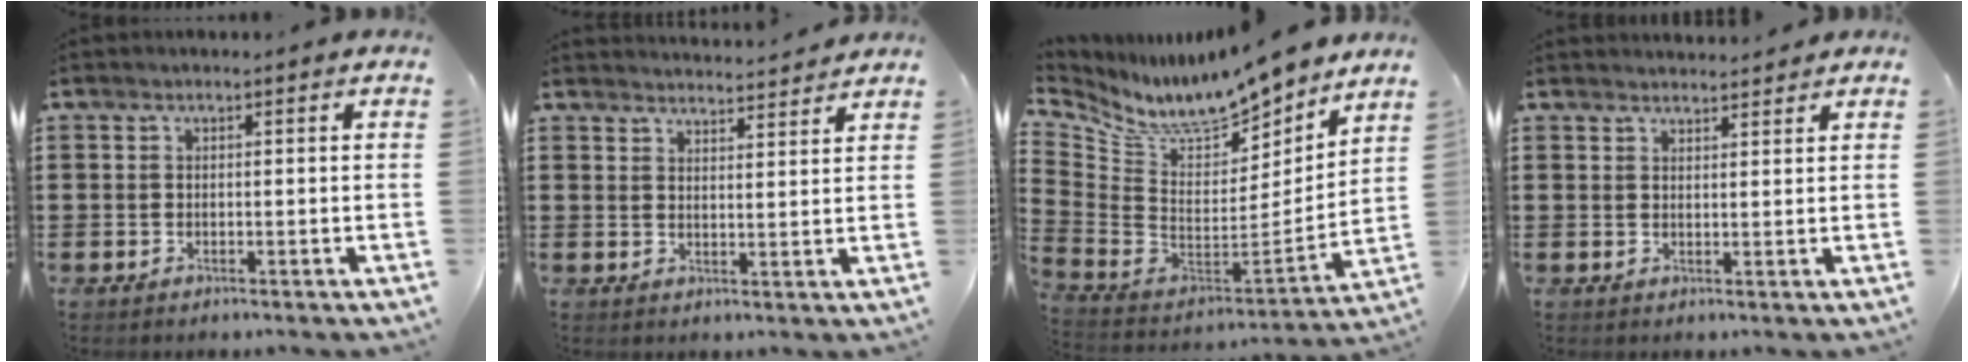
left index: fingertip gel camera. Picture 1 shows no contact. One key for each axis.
{"total": 3.2, "fx": 3.2, "fy": -0.2, "fz": 0.1, "tx": -0.003, "ty": -0.018, "tz": 0.056}
{"total": 9.3, "fx": 8.5, "fy": 1.7, "fz": 3.5, "tx": -0.109, "ty": -0.073, "tz": 0.146}
{"total": 2.0, "fx": 2.0, "fy": 0.2, "fz": 0.0, "tx": -0.005, "ty": 0.000, "tz": 0.038}